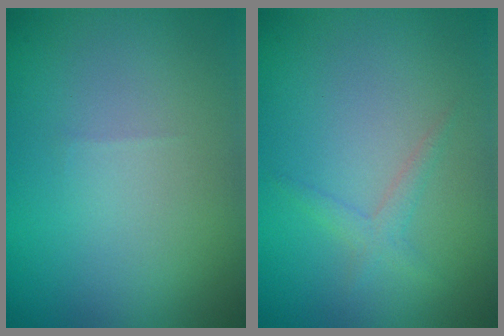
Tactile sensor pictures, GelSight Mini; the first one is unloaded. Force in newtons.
{"total": 1.3, "press": 1.3, "slide": 0.2}